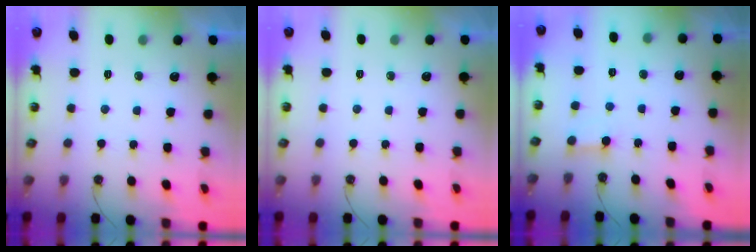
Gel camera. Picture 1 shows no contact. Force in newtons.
{"total": 0.0}
{"total": 2.3, "press": 2.3, "slide": 0.2}